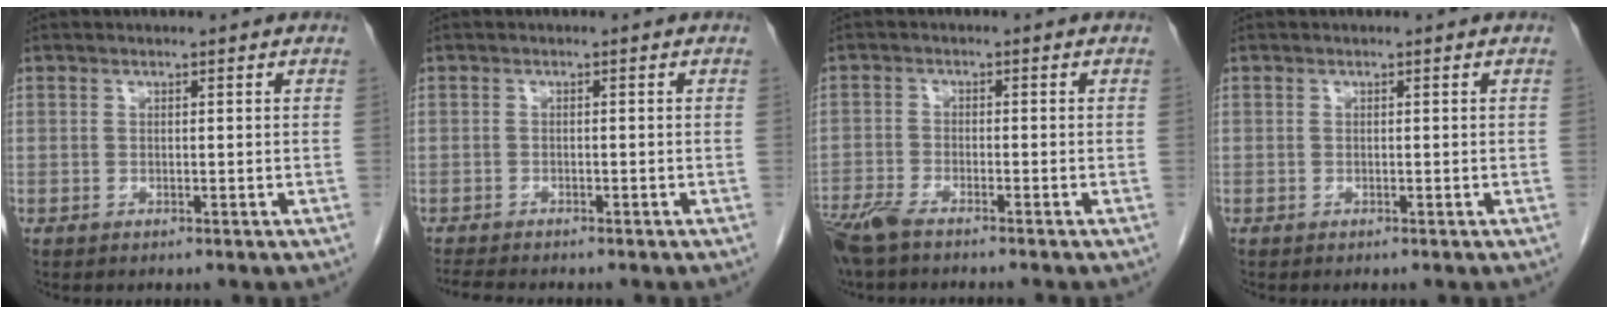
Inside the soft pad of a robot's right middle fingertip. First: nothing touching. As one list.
[{"total": 4.4, "force": [-3.9, 0.7, 1.9], "torque": [-0.033, -0.012, -0.059]}, {"total": 6.0, "force": [-5.0, 0.7, 3.2], "torque": [-0.061, -0.015, -0.094]}, {"total": 0.0}]